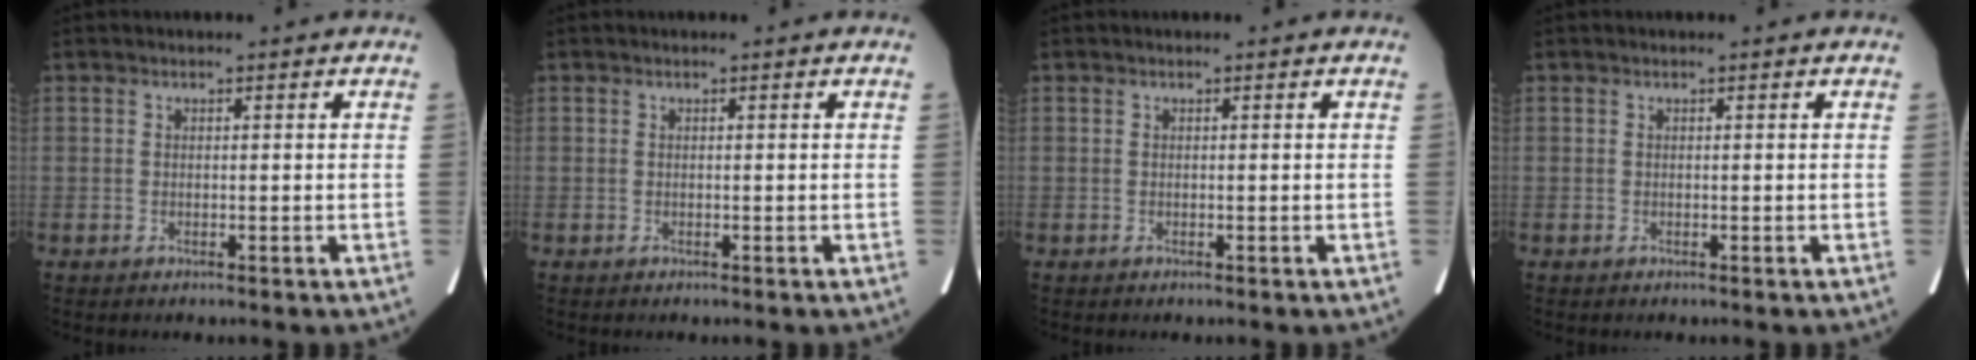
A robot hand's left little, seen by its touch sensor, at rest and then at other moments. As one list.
[{"total": 0.0}, {"total": 0.0}, {"total": 0.0}]